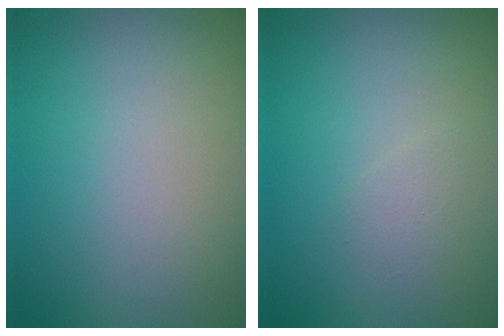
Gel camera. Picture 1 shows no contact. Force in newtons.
{"total": 0.8, "press": 0.8, "slide": 0.0}